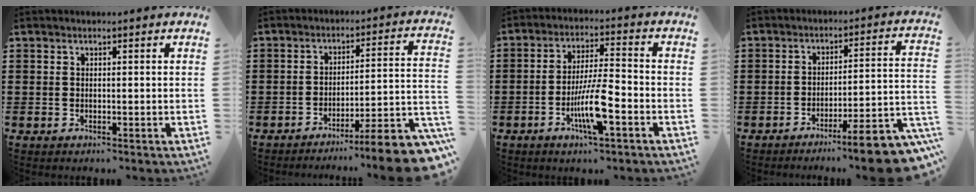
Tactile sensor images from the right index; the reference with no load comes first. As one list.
[{"total": 7.8, "force": [-6.3, -0.1, 4.6], "torque": [-0.066, -0.006, -0.122]}, {"total": 8.6, "force": [-3.3, 1.6, 7.8], "torque": [-0.151, -0.007, -0.062]}, {"total": 8.8, "force": [-7.0, 0.4, 5.3], "torque": [-0.076, 0.001, -0.130]}]